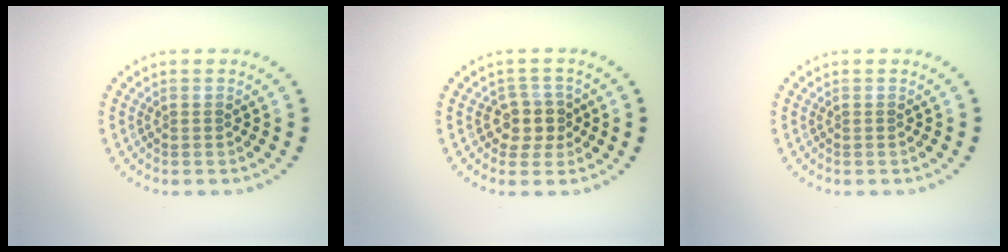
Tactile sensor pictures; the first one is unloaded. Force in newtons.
{"total": 2.7, "press": 2.3, "slide": 1.4}
{"total": 0.0}